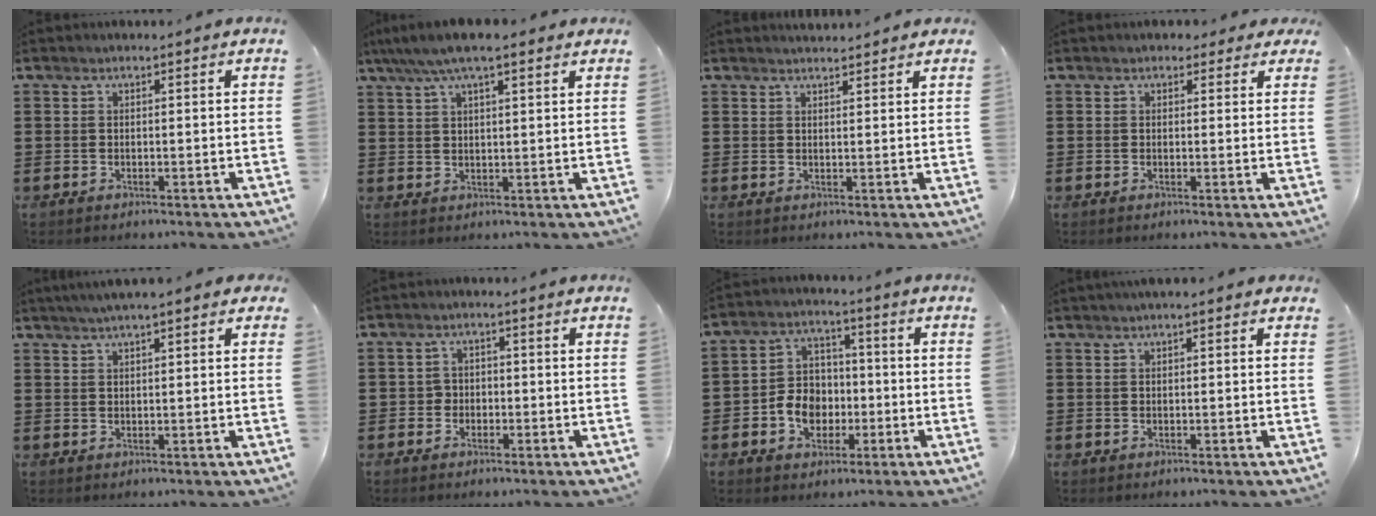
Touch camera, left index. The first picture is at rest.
{"total": 5.8, "force": [4.1, 1.2, 3.9], "torque": [-0.083, 0.001, 0.073]}
{"total": 1.6, "force": [1.6, 0.1, 0.1], "torque": [-0.005, 0.002, 0.031]}
{"total": 1.7, "force": [0.9, 1.3, 0.5], "torque": [-0.008, 0.007, 0.014]}
{"total": 2.7, "force": [2.0, 0.1, 1.8], "torque": [-0.040, 0.008, 0.035]}
{"total": 2.0, "force": [-0.8, 1.8, 0.4], "torque": [-0.015, 0.004, -0.019]}
{"total": 6.8, "force": [-2.0, 5.6, 3.3], "torque": [-0.073, 0.011, -0.041]}
{"total": 1.3, "force": [0.9, 0.2, 0.9], "torque": [-0.019, 0.003, 0.015]}